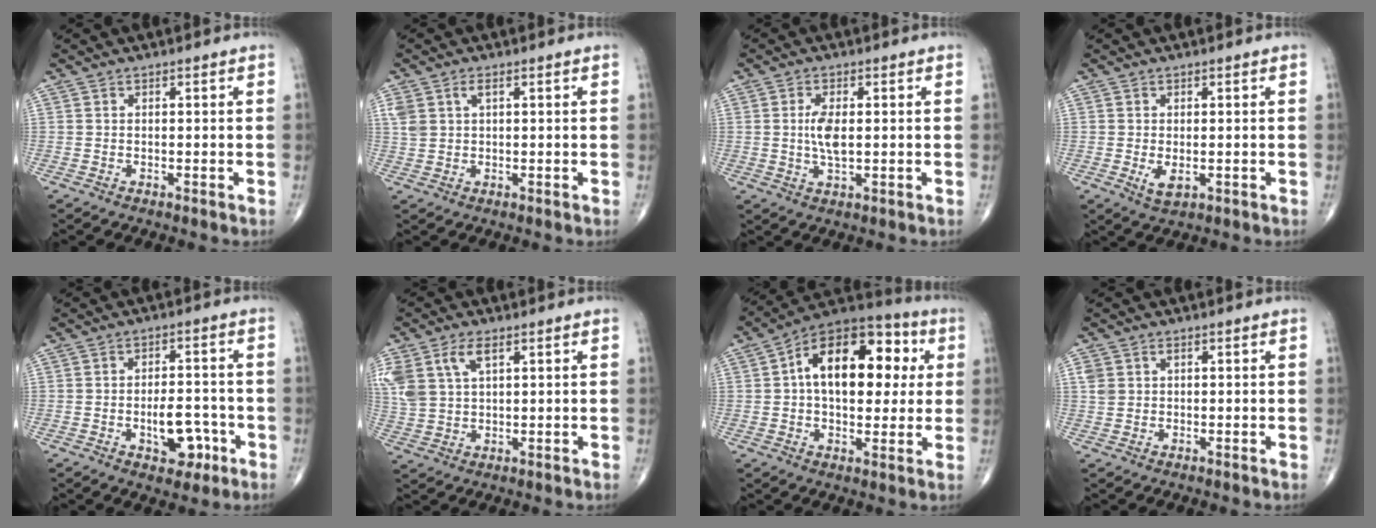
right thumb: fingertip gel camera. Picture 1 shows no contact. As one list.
[{"total": 4.4, "force": [1.8, 2.3, 3.2], "torque": [-0.079, 0.007, 0.042]}, {"total": 4.9, "force": [0.4, 2.1, 4.5], "torque": [-0.091, -0.007, 0.006]}, {"total": 2.9, "force": [-0.4, 1.5, 2.5], "torque": [-0.039, -0.006, 0.002]}, {"total": 7.7, "force": [-2.7, 4.3, 5.8], "torque": [-0.063, 0.023, -0.032]}, {"total": 10.5, "force": [4.6, 6.0, 7.3], "torque": [-0.175, -0.002, 0.097]}, {"total": 19.9, "force": [3.6, 11.4, 15.9], "torque": [-0.207, 0.025, 0.043]}, {"total": 2.8, "force": [1.0, 2.1, 1.6], "torque": [-0.031, 0.004, 0.024]}]